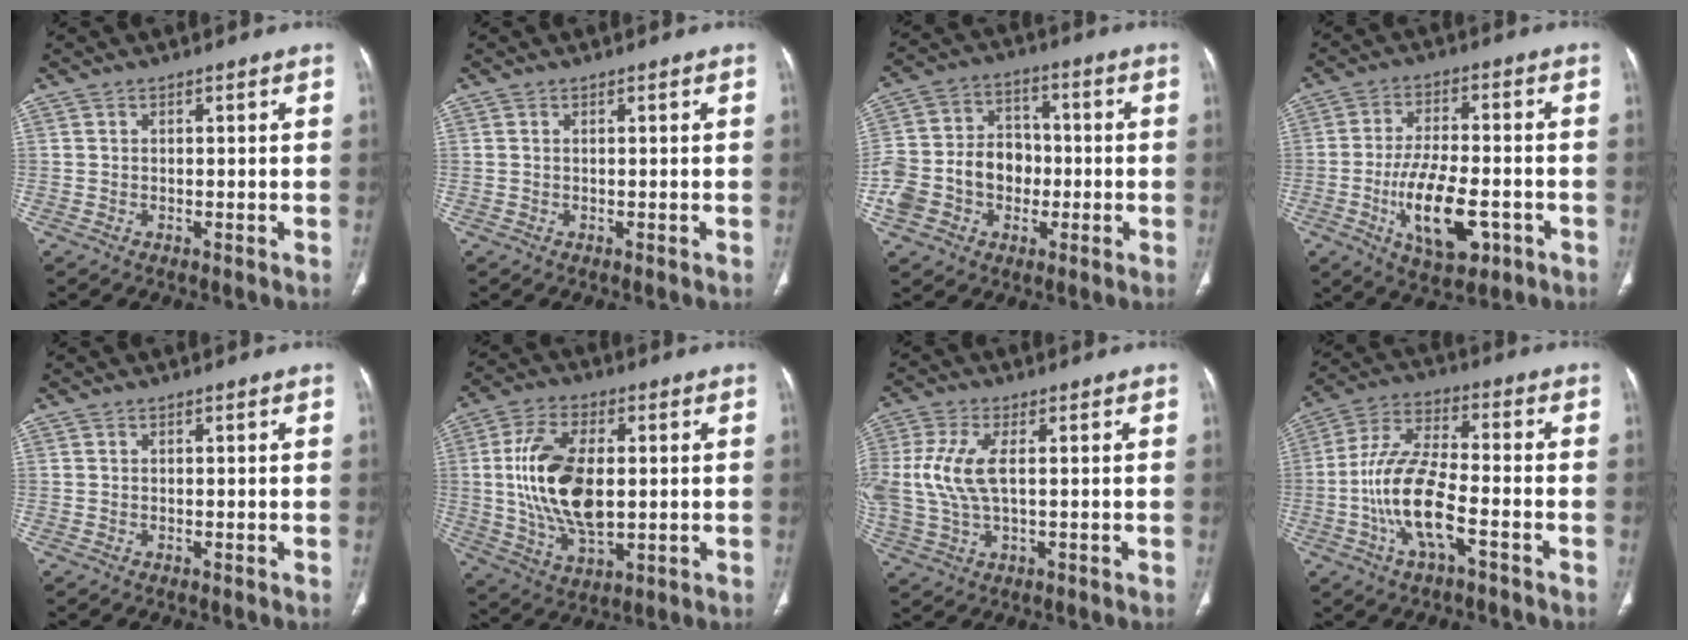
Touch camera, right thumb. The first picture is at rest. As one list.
[{"total": 0.0}, {"total": 15.5, "force": [-3.2, 12.4, 8.7], "torque": [-0.140, 0.043, -0.055]}, {"total": 13.4, "force": [-4.5, 6.2, 11.0], "torque": [-0.178, 0.013, -0.069]}, {"total": 0.0}, {"total": 16.4, "force": [1.0, 8.8, 13.9], "torque": [-0.264, -0.006, 0.024]}, {"total": 9.6, "force": [0.9, 4.3, 8.6], "torque": [-0.224, 0.006, 0.021]}, {"total": 13.0, "force": [-4.3, 4.8, 11.3], "torque": [-0.231, 0.036, -0.083]}]